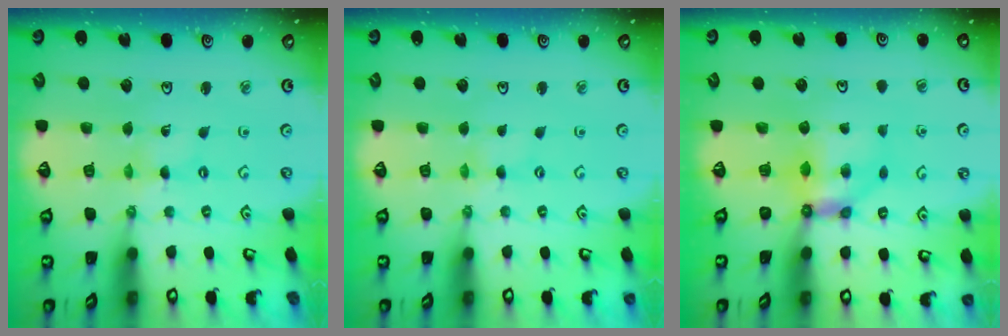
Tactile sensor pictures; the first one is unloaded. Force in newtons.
{"total": 0.6, "press": 0.6, "slide": 0.2}
{"total": 6.3, "press": 6.3, "slide": 0.4}